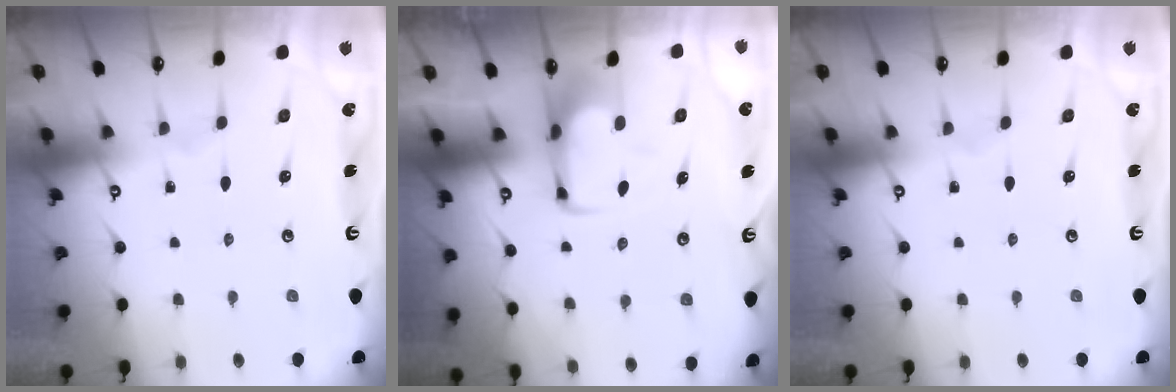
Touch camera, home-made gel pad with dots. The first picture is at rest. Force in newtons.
{"total": 4.9, "press": 4.8, "slide": 1.2}
{"total": 0.0}